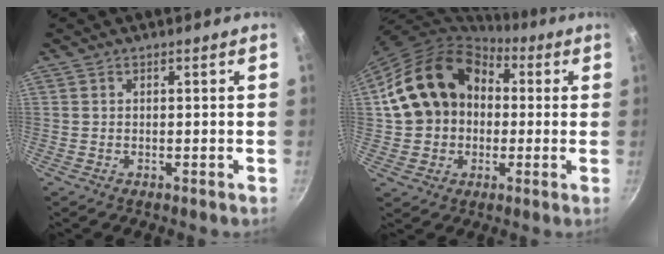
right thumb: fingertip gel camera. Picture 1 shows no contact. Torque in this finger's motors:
{"motor_torque": [1.20, 3.81, 0.91, -0.82, 0.63]}